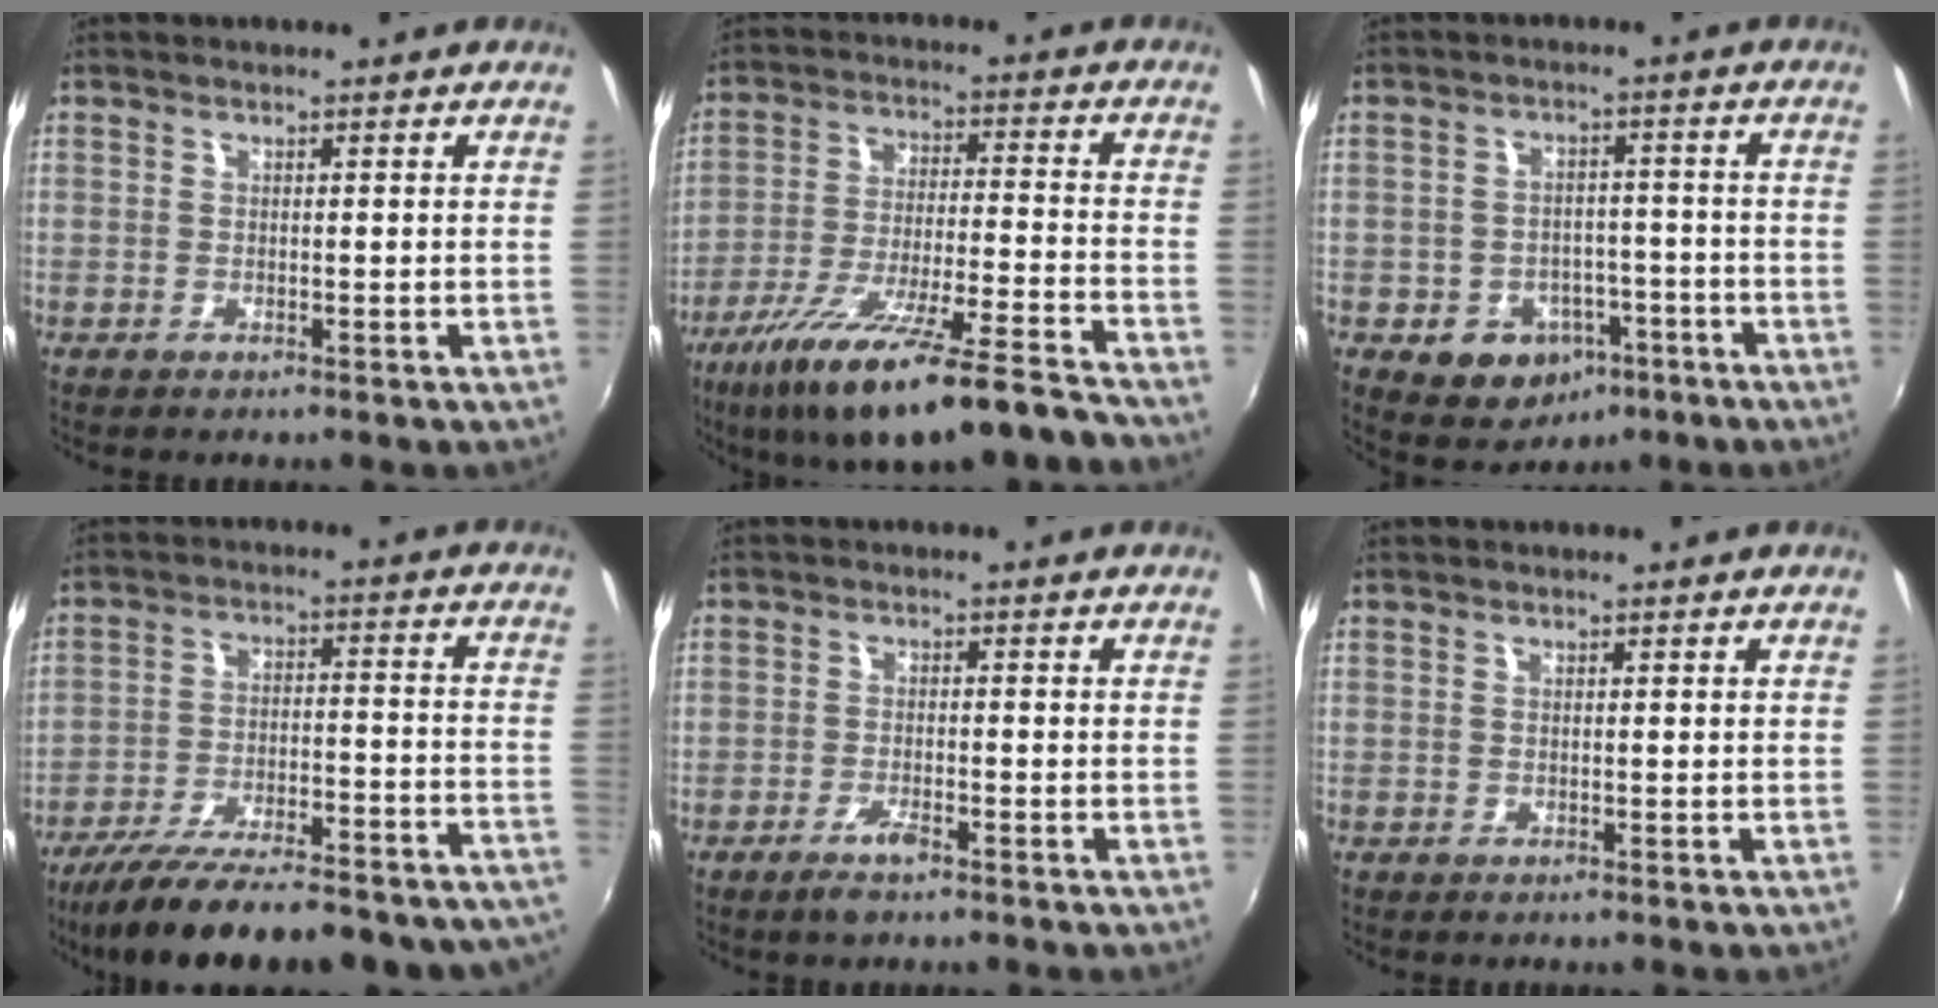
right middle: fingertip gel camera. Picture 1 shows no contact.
{"total": 20.9, "force": [-16.5, 1.9, 12.7], "torque": [-0.233, -0.057, -0.265]}
{"total": 10.7, "force": [-5.2, 8.3, 4.2], "torque": [-0.093, 0.021, -0.049]}
{"total": 29.1, "force": [-25.3, 6.0, 13.1], "torque": [-0.212, -0.037, -0.340]}
{"total": 3.0, "force": [-2.2, 0.7, 1.9], "torque": [-0.048, -0.004, -0.044]}
{"total": 0.0}